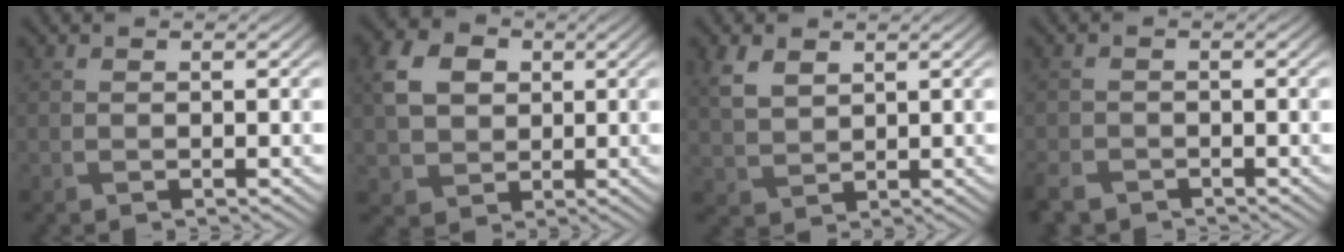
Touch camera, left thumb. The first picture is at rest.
{"total": 6.9, "force": [1.0, 5.8, 3.6], "torque": [-0.101, 0.007, 0.016]}
{"total": 4.3, "force": [2.0, 2.9, 2.5], "torque": [-0.068, -0.001, 0.045]}
{"total": 3.1, "force": [-2.5, 1.4, 0.9], "torque": [-0.027, -0.011, -0.056]}